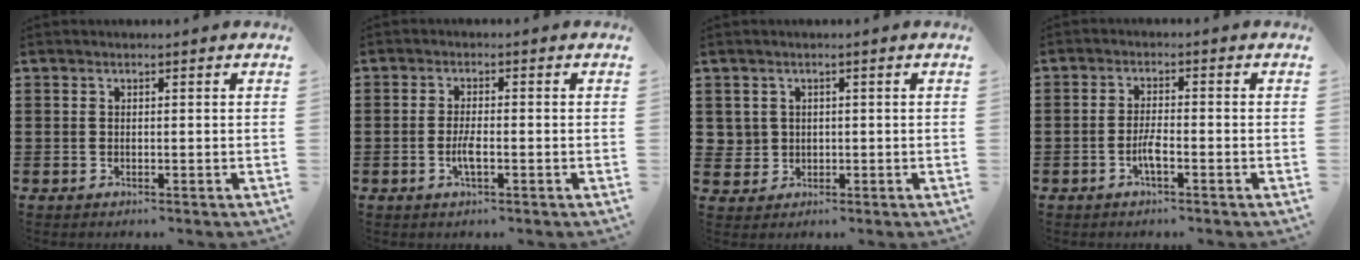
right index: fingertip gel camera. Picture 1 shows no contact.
{"total": 2.9, "force": [-0.9, 0.6, 2.6], "torque": [-0.053, -0.001, -0.017]}
{"total": 2.2, "force": [0.3, 2.2, 0.2], "torque": [-0.015, 0.010, 0.004]}
{"total": 3.0, "force": [-1.4, 0.6, 2.6], "torque": [-0.059, -0.002, -0.029]}